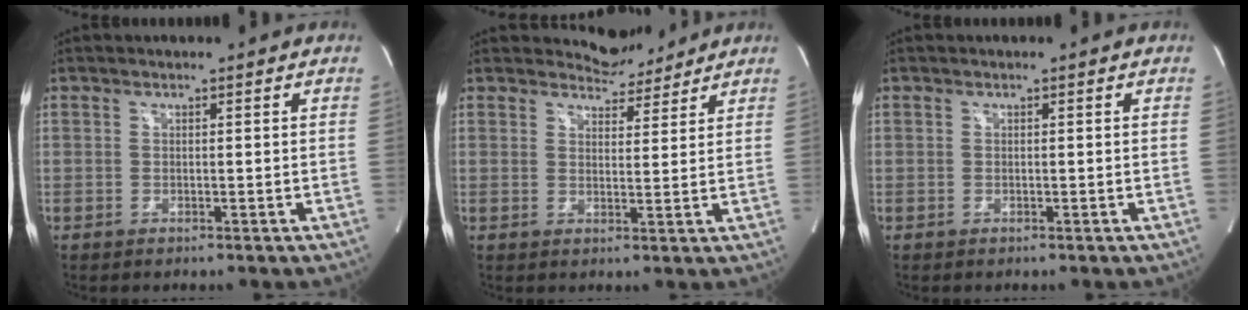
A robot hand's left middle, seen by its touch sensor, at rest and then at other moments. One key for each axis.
{"total": 4.2, "fx": 4.0, "fy": 1.2, "fz": -0.4, "tx": 0.001, "ty": -0.003, "tz": 0.058}
{"total": 0.0}